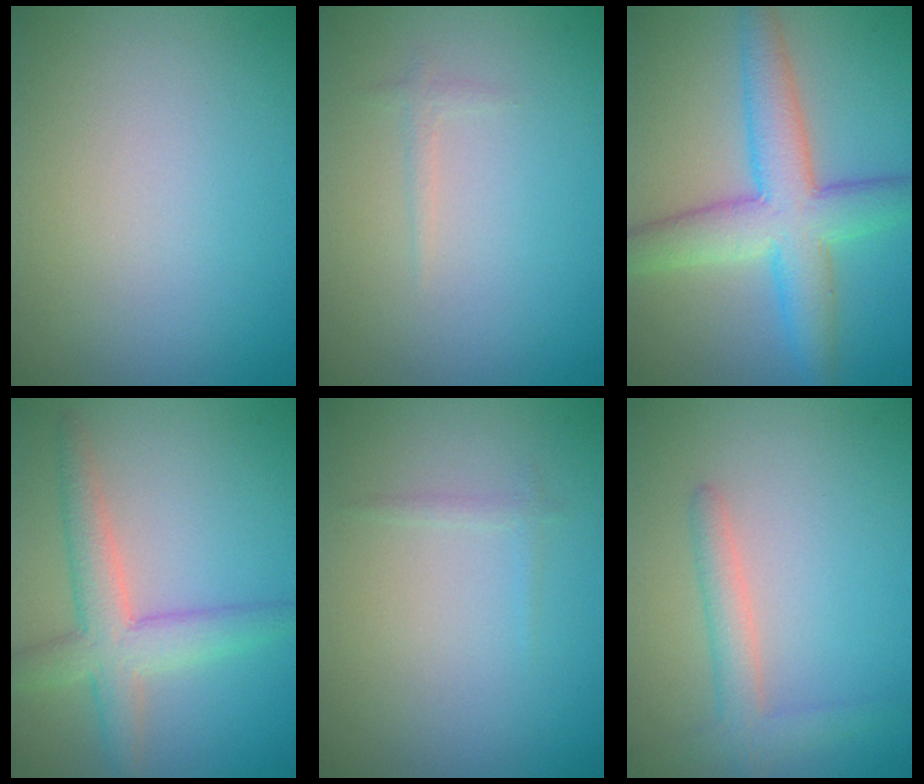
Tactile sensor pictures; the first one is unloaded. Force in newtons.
{"total": 0.7, "press": 0.7, "slide": 0.1}
{"total": 6.1, "press": 6.1, "slide": 0.4}
{"total": 4.6, "press": 4.6, "slide": 0.2}
{"total": 0.6, "press": 0.6, "slide": 0.0}
{"total": 2.6, "press": 2.6, "slide": 0.2}